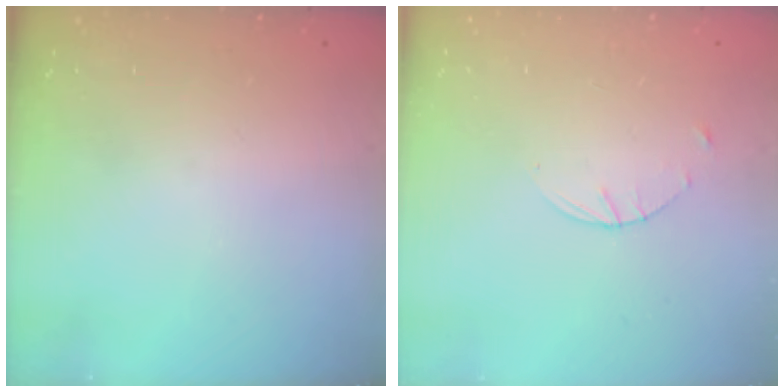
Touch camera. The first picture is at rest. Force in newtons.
{"total": 1.6, "press": 1.6, "slide": 0.2}